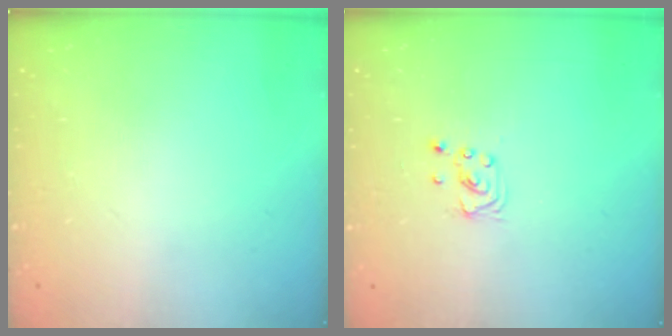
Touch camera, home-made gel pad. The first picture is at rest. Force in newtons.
{"total": 2.1, "press": 2.1, "slide": 0.2}